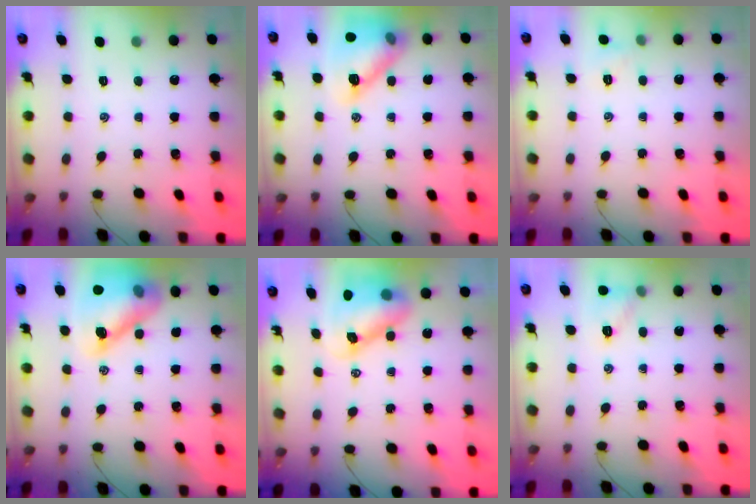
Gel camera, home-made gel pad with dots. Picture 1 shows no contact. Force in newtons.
{"total": 14.6, "press": 14.6, "slide": 0.8}
{"total": 5.0, "press": 4.8, "slide": 1.4}
{"total": 15.4, "press": 15.1, "slide": 2.9}
{"total": 9.1, "press": 8.9, "slide": 1.8}
{"total": 7.2, "press": 7.2, "slide": 1.0}